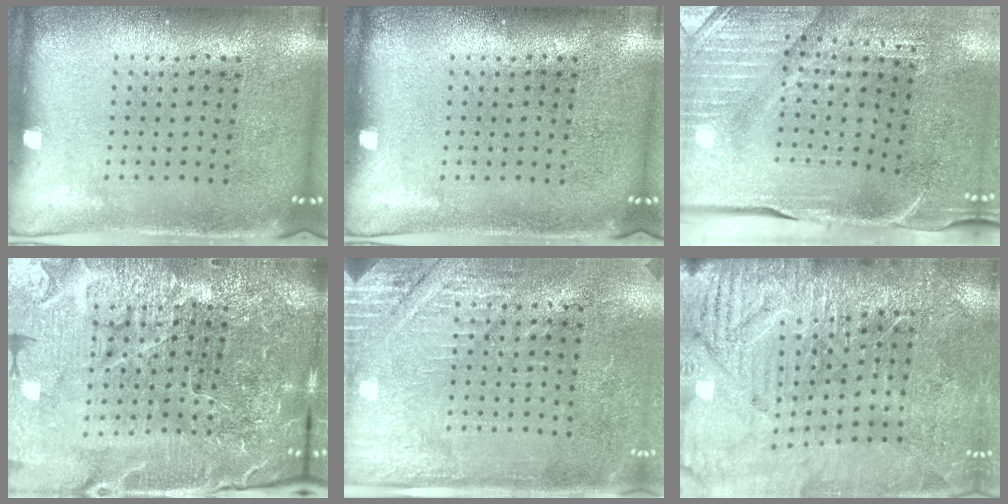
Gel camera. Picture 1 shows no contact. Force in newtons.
{"total": 0.0}
{"total": 4.5, "press": 3.9, "slide": 2.3}
{"total": 6.2, "press": 5.7, "slide": 2.4}
{"total": 2.8, "press": 2.8, "slide": 0.5}
{"total": 3.6, "press": 3.6, "slide": 0.3}